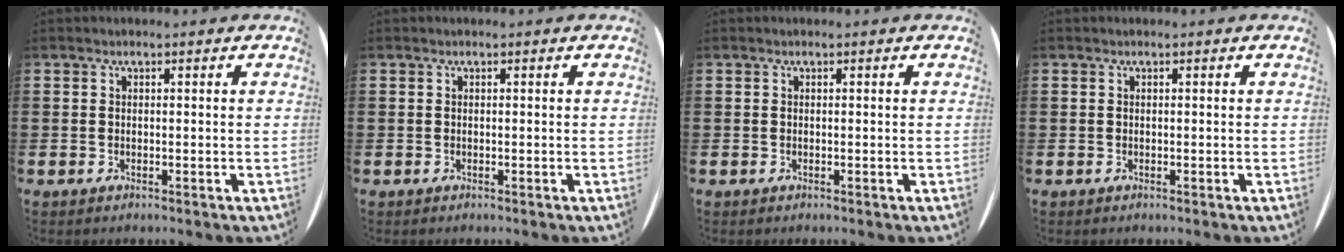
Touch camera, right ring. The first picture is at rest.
{"total": 0.0}
{"total": 0.0}
{"total": 0.0}